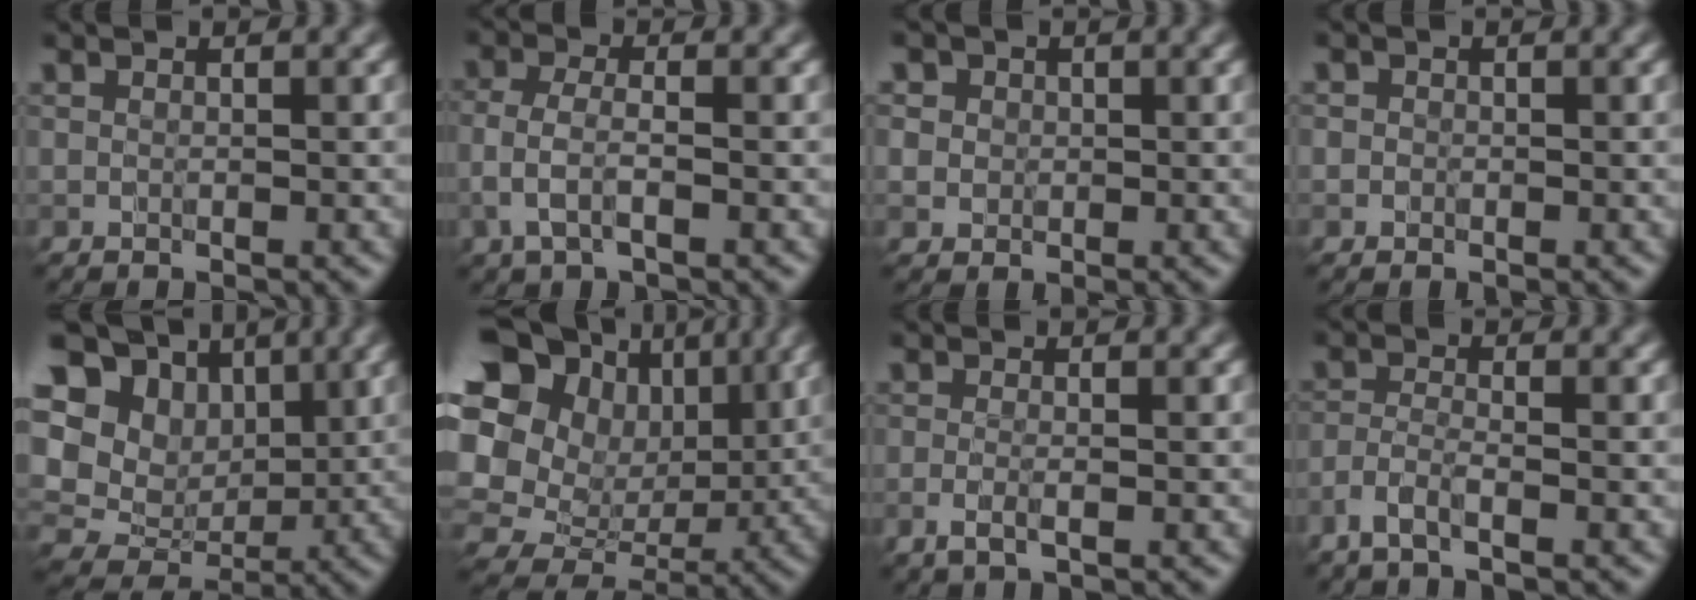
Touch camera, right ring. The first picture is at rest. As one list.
[{"total": 2.3, "force": [-0.9, 0.9, 2.0], "torque": [-0.046, -0.004, -0.023]}, {"total": 2.6, "force": [1.0, 2.2, 0.7], "torque": [-0.005, 0.005, 0.013]}, {"total": 0.6, "force": [-0.2, 0.5, -0.1], "torque": [0.009, -0.005, -0.007]}, {"total": 14.9, "force": [3.3, 12.1, 8.1], "torque": [-0.175, 0.016, 0.057]}, {"total": 17.3, "force": [2.7, 14.5, 9.0], "torque": [-0.214, 0.013, 0.067]}, {"total": 1.2, "force": [-0.4, 0.2, 1.0], "torque": [-0.019, -0.006, -0.012]}, {"total": 1.9, "force": [-1.6, 0.2, 1.0], "torque": [-0.020, -0.001, -0.040]}]